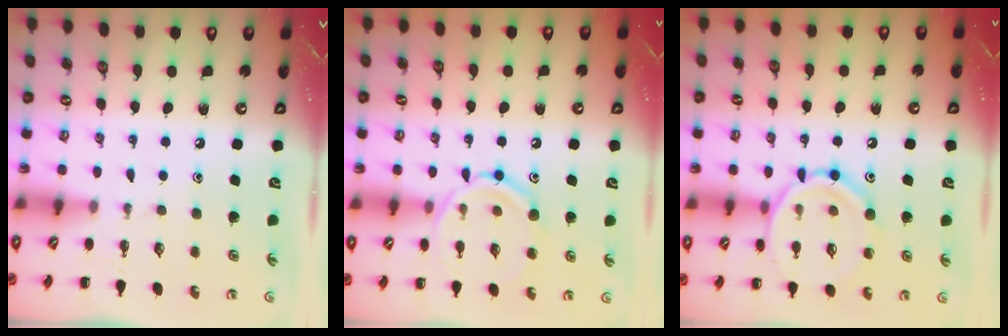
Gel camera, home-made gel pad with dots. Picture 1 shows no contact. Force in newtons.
{"total": 13.7, "press": 13.6, "slide": 1.1}
{"total": 13.9, "press": 13.8, "slide": 1.2}